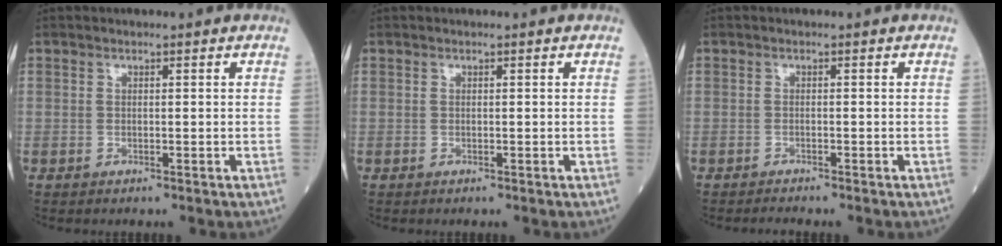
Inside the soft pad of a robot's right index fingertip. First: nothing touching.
{"total": 0.0}
{"total": 1.1, "force": [-1.0, -0.2, 0.2], "torque": [-0.007, -0.003, -0.018]}